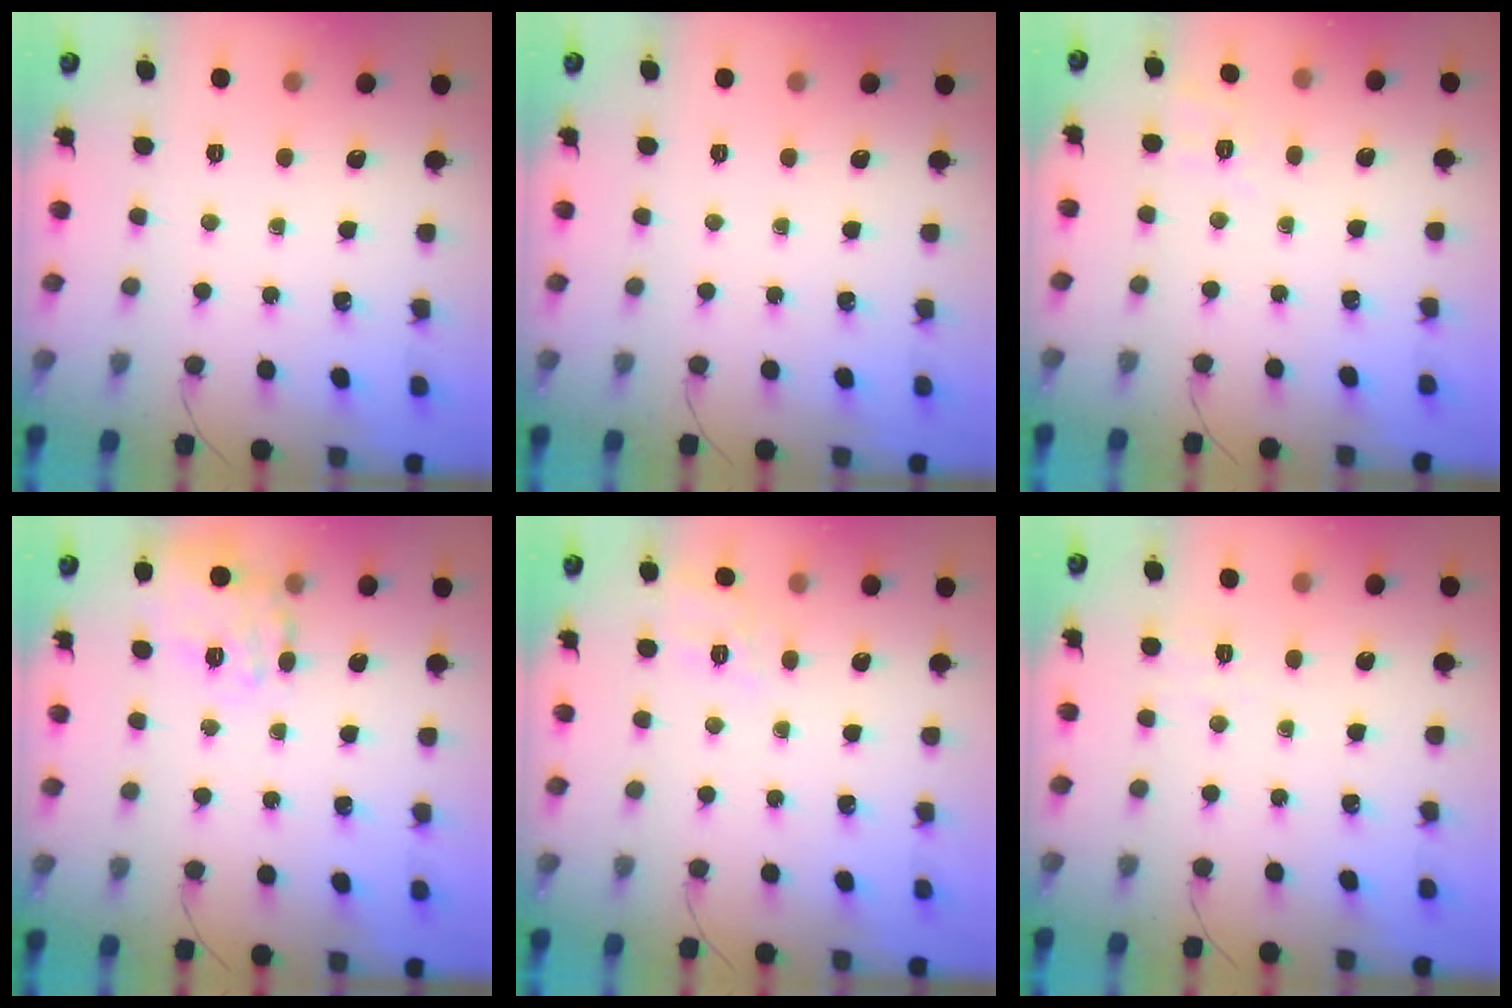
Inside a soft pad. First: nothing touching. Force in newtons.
{"total": 0.0}
{"total": 1.9, "press": 0.7, "slide": 1.7}
{"total": 17.7, "press": 17.6, "slide": 1.7}
{"total": 10.6, "press": 10.5, "slide": 1.6}
{"total": 1.4, "press": 0.5, "slide": 1.3}